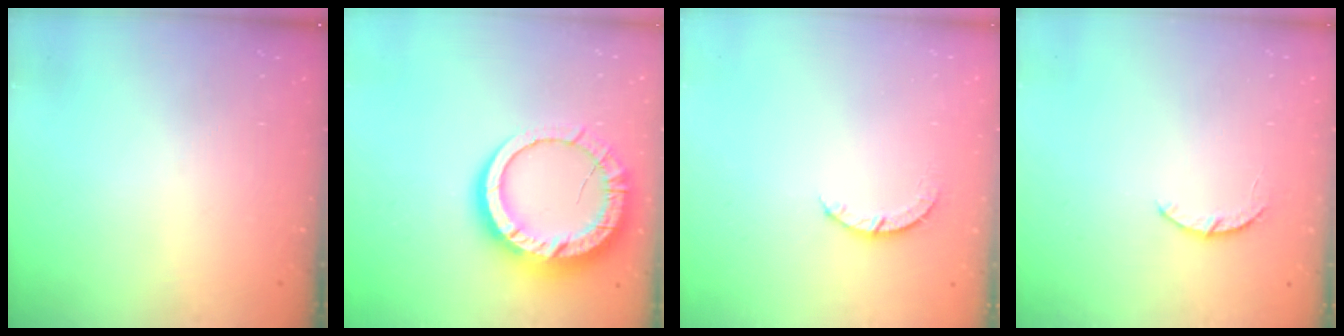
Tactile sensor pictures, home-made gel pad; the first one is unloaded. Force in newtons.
{"total": 16.2, "press": 16.2, "slide": 1.5}
{"total": 3.2, "press": 3.2, "slide": 0.4}
{"total": 2.9, "press": 2.8, "slide": 0.5}